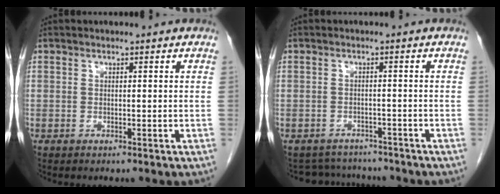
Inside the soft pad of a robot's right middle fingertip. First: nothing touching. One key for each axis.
{"total": 5.5, "fx": -5.2, "fy": 1.7, "fz": -0.2, "tx": 0.001, "ty": 0.011, "tz": -0.070}